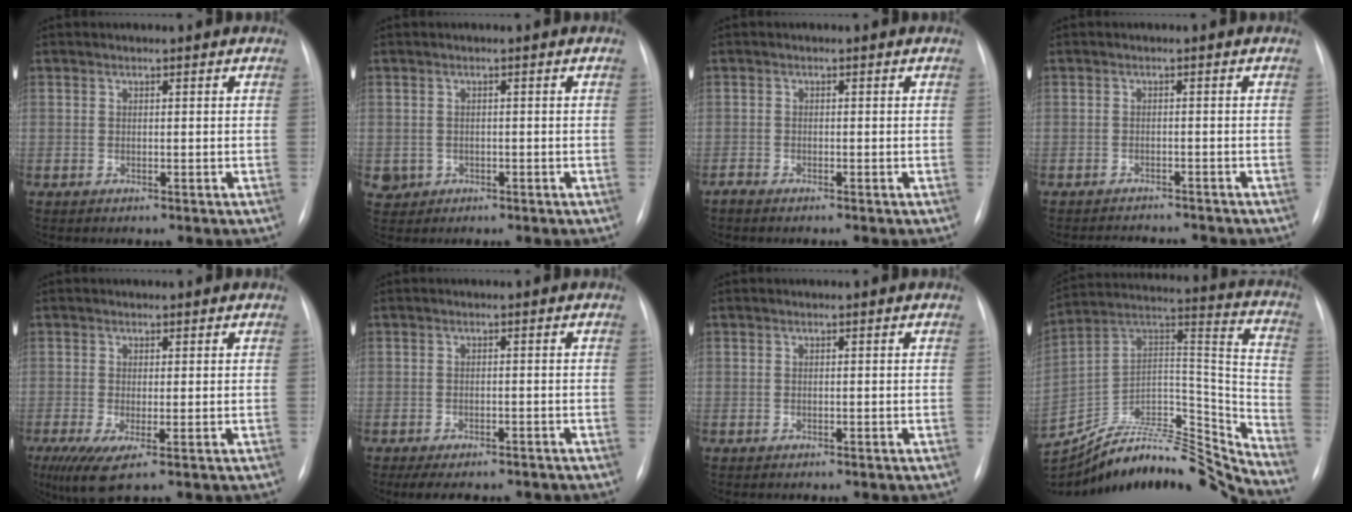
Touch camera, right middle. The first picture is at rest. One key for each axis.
{"total": 2.2, "fx": -0.6, "fy": 2.1, "fz": 0.3, "tx": -0.004, "ty": 0.005, "tz": -0.005}
{"total": 1.1, "fx": -1.0, "fy": 0.1, "fz": 0.4, "tx": -0.014, "ty": -0.002, "tz": -0.020}
{"total": 5.4, "fx": -5.3, "fy": 0.8, "fz": 0.8, "tx": -0.007, "ty": -0.001, "tz": -0.072}
{"total": 4.8, "fx": -1.9, "fy": 1.0, "fz": 4.3, "tx": -0.083, "ty": -0.017, "tz": -0.030}
{"total": 8.0, "fx": -6.8, "fy": 2.6, "fz": 3.1, "tx": -0.040, "ty": -0.004, "tz": -0.087}
{"total": 0.6, "fx": -0.5, "fy": 0.1, "fz": 0.3, "tx": -0.006, "ty": -0.001, "tz": -0.008}
{"total": 28.3, "fx": -26.5, "fy": 3.3, "fz": 9.5, "tx": -0.168, "ty": 0.026, "tz": -0.422}